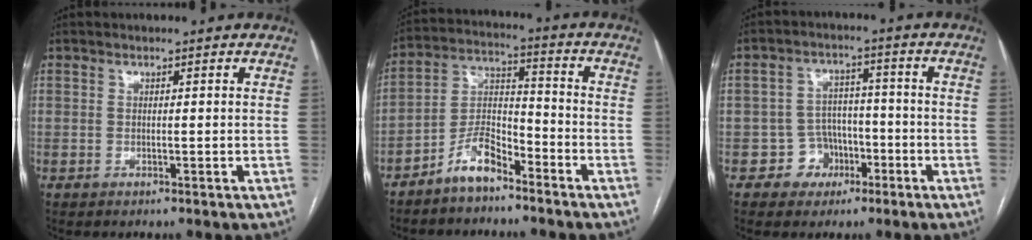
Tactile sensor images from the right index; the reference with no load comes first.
{"total": 7.4, "force": [-5.5, 2.7, 4.1], "torque": [-0.085, 0.015, -0.109]}
{"total": 5.6, "force": [-2.5, 5.0, 0.7], "torque": [0.003, 0.019, -0.034]}